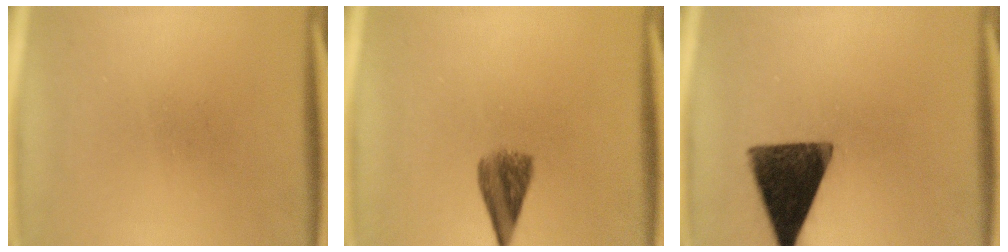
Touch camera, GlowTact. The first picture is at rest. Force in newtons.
{"total": 5.0}
{"total": 13.8}